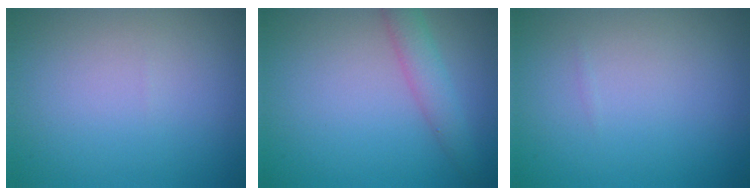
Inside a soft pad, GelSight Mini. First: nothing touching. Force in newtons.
{"total": 2.4, "press": 2.4, "slide": 0.1}
{"total": 0.0}